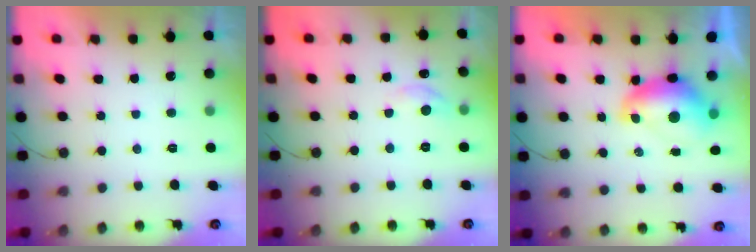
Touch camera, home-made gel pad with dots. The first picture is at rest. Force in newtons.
{"total": 5.9, "press": 5.9, "slide": 0.7}
{"total": 9.1, "press": 9.0, "slide": 1.0}